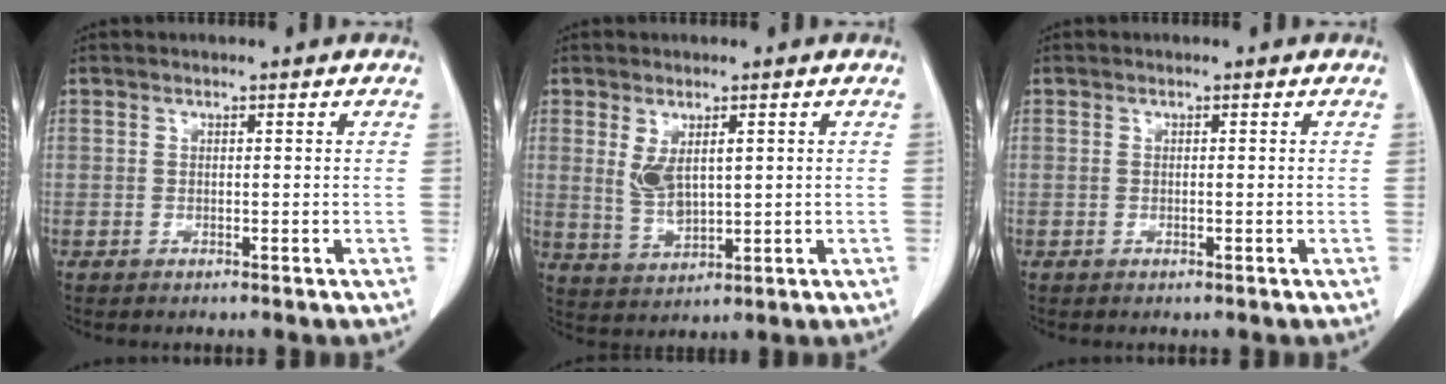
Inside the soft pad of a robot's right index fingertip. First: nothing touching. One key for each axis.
{"total": 5.0, "fx": 1.4, "fy": 2.1, "fz": 4.4, "tx": -0.088, "ty": 0.000, "tz": 0.040}
{"total": 0.0}